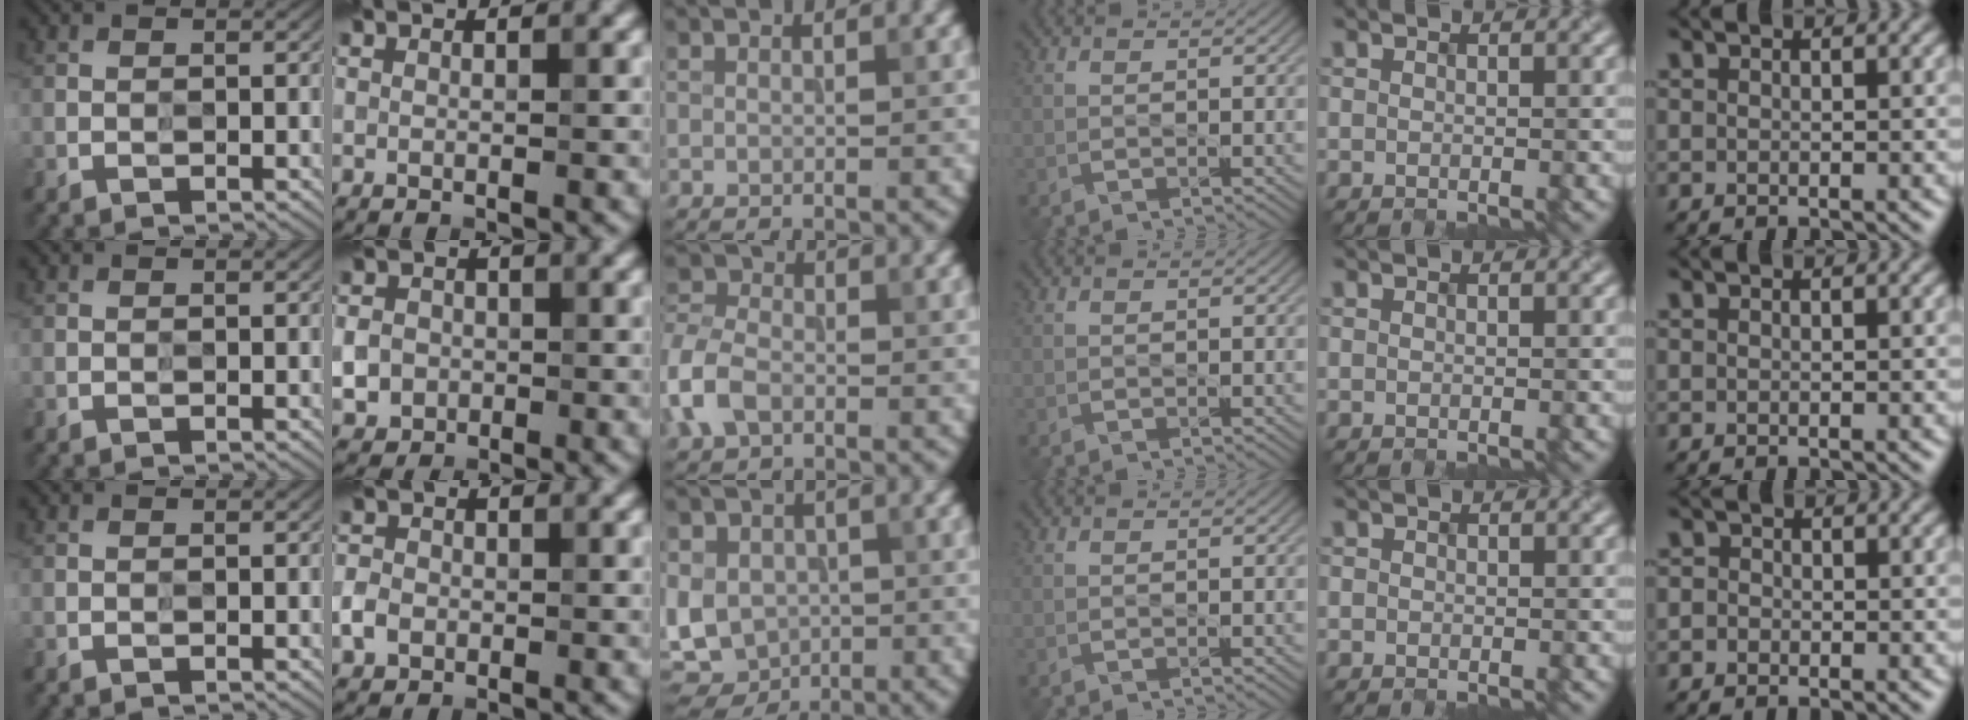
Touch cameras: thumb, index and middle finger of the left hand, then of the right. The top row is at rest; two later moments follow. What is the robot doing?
{"motion": "wipe", "object": "paper plate"}